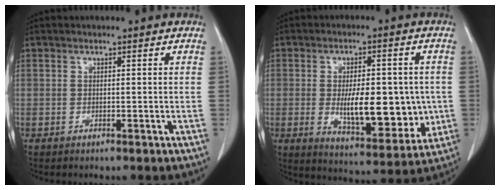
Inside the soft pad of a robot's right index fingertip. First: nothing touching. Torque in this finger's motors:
{"motor_torque": [0.50, 0.04, 0.29, 0.12]}